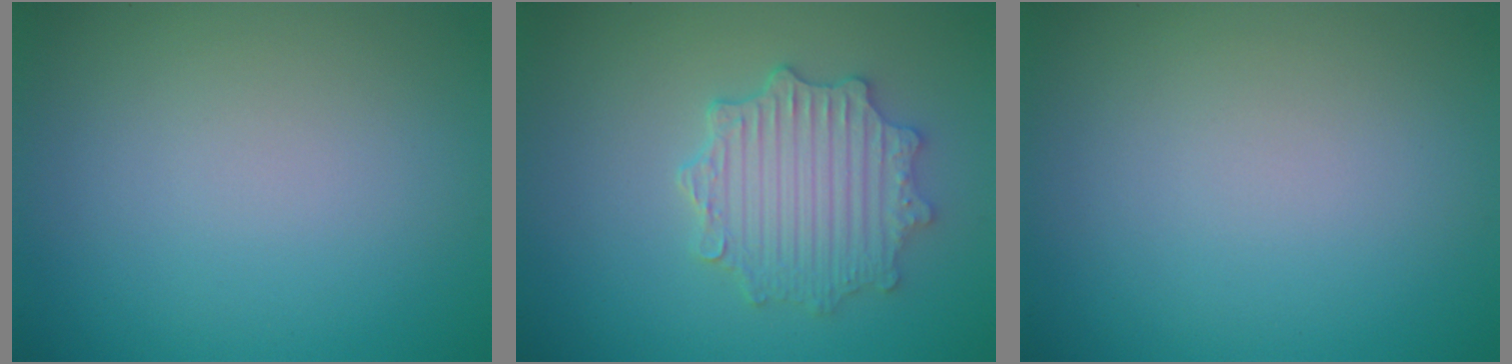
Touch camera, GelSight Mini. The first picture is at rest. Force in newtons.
{"total": 4.7, "press": 3.9, "slide": 2.5}
{"total": 0.0}